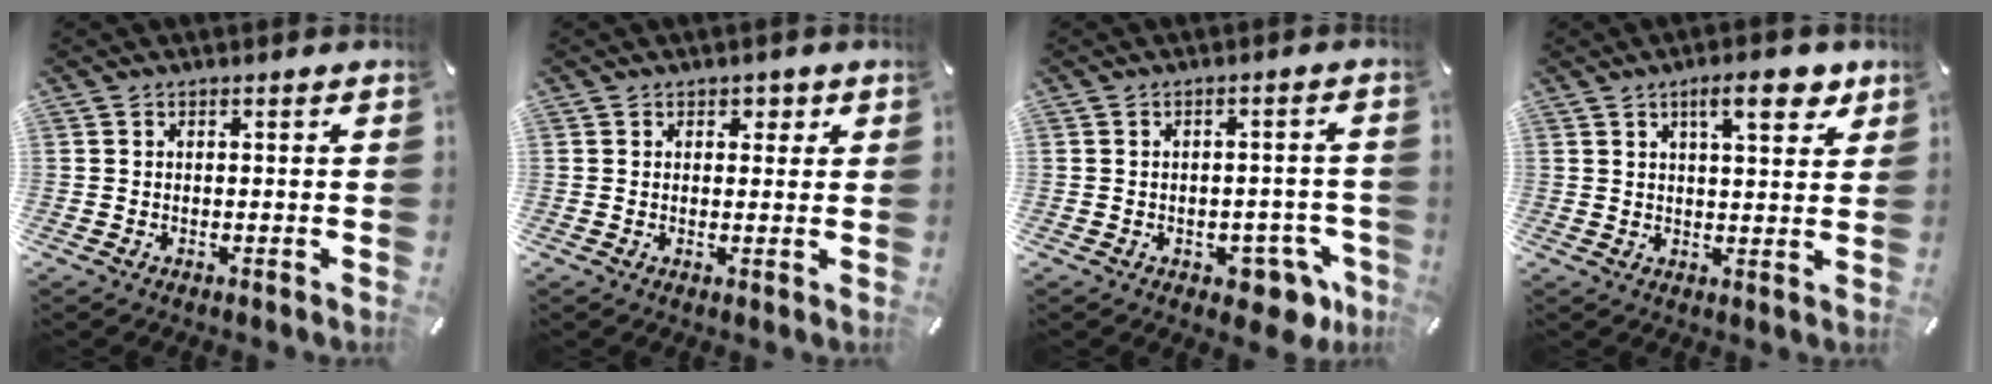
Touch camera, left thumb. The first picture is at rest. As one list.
[{"total": 2.3, "force": [1.0, 1.9, 0.8], "torque": [0.005, -0.005, 0.010]}, {"total": 7.1, "force": [-3.4, 3.8, 4.9], "torque": [-0.051, 0.008, -0.056]}, {"total": 9.3, "force": [5.0, 3.2, 7.1], "torque": [-0.101, -0.016, 0.080]}]